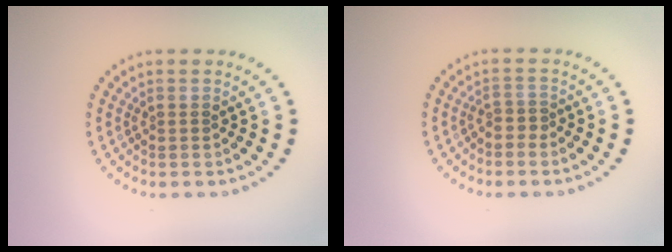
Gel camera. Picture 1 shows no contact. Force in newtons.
{"total": 1.1, "press": 0.7, "slide": 0.9}